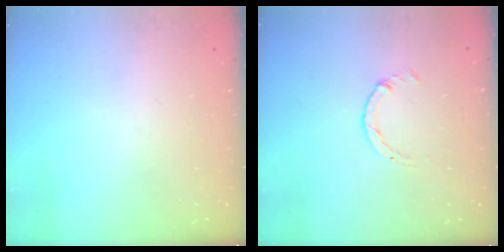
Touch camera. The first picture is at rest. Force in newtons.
{"total": 1.1, "press": 1.1, "slide": 0.2}